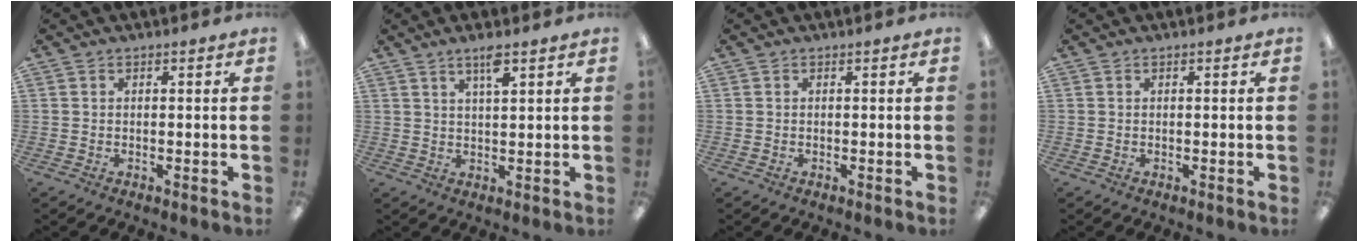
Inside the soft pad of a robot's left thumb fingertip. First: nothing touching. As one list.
[{"total": 4.4, "force": [3.0, 0.7, 3.1], "torque": [-0.061, -0.004, 0.050]}, {"total": 0.0}, {"total": 0.0}]